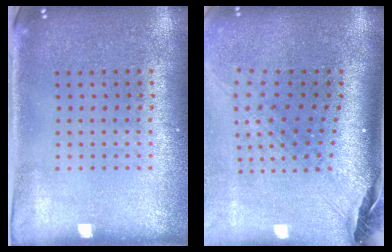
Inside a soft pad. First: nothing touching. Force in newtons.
{"total": 2.9, "press": 2.0, "slide": 2.0}